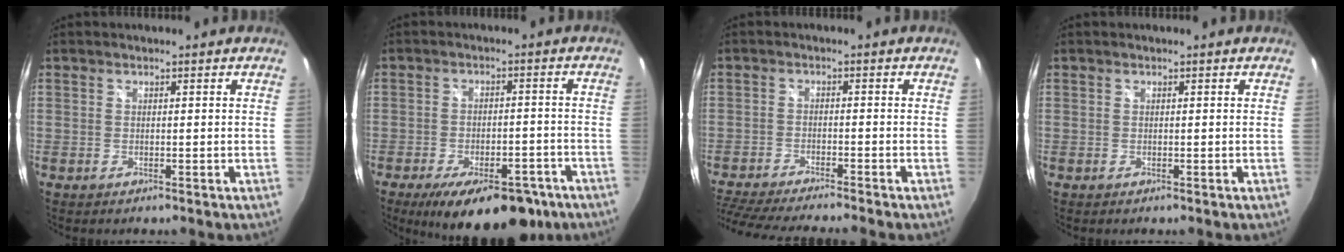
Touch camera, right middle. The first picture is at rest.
{"total": 15.9, "force": [-10.8, 6.3, 9.8], "torque": [-0.167, -0.020, -0.146]}
{"total": 12.2, "force": [-10.9, -0.1, 5.5], "torque": [-0.132, -0.029, -0.184]}
{"total": 0.0}